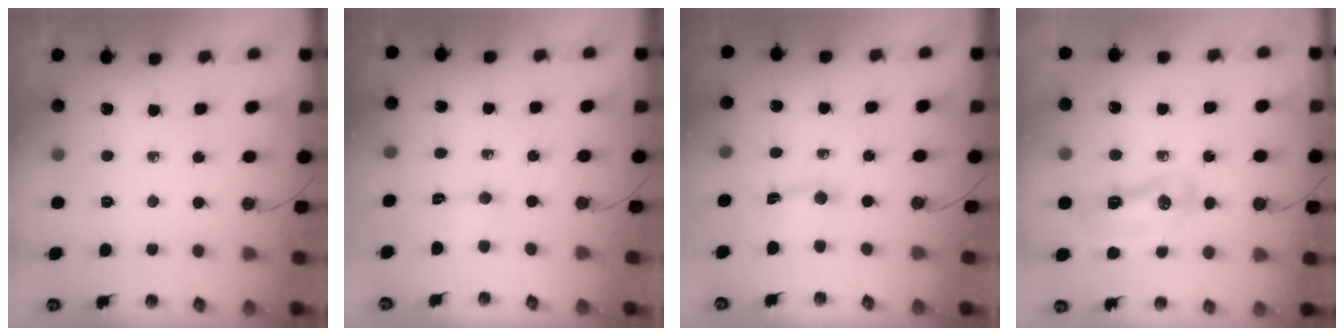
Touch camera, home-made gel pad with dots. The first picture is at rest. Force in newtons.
{"total": 1.9, "press": 1.7, "slide": 0.7}
{"total": 1.6, "press": 1.6, "slide": 0.3}
{"total": 11.4, "press": 11.0, "slide": 2.9}